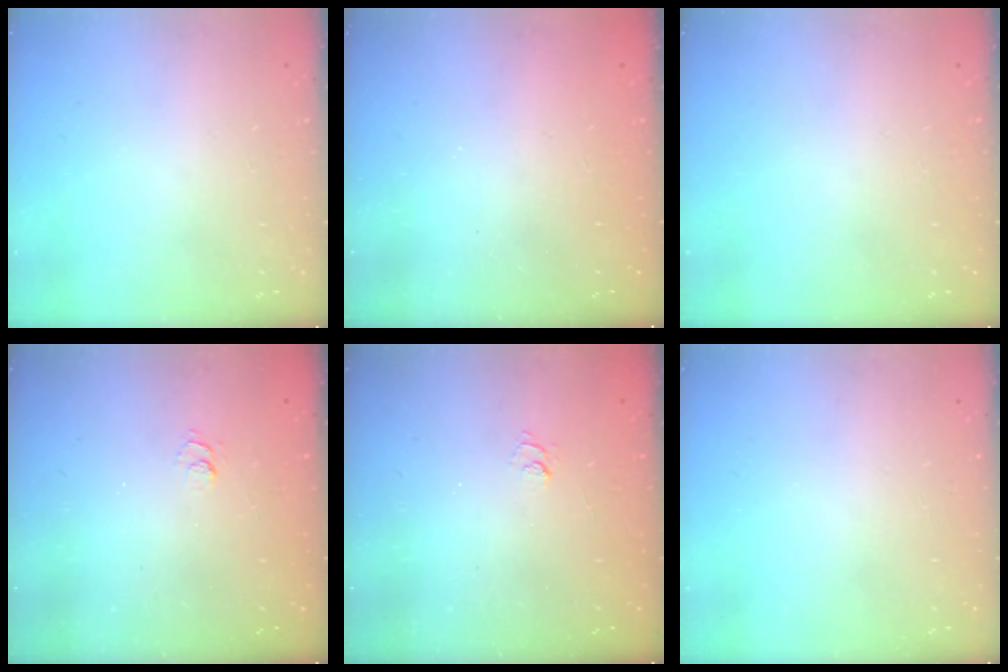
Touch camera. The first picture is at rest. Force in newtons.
{"total": 2.5, "press": 2.4, "slide": 0.8}
{"total": 0.0}
{"total": 2.7, "press": 2.2, "slide": 1.5}
{"total": 1.9, "press": 1.5, "slide": 1.3}
{"total": 0.0}